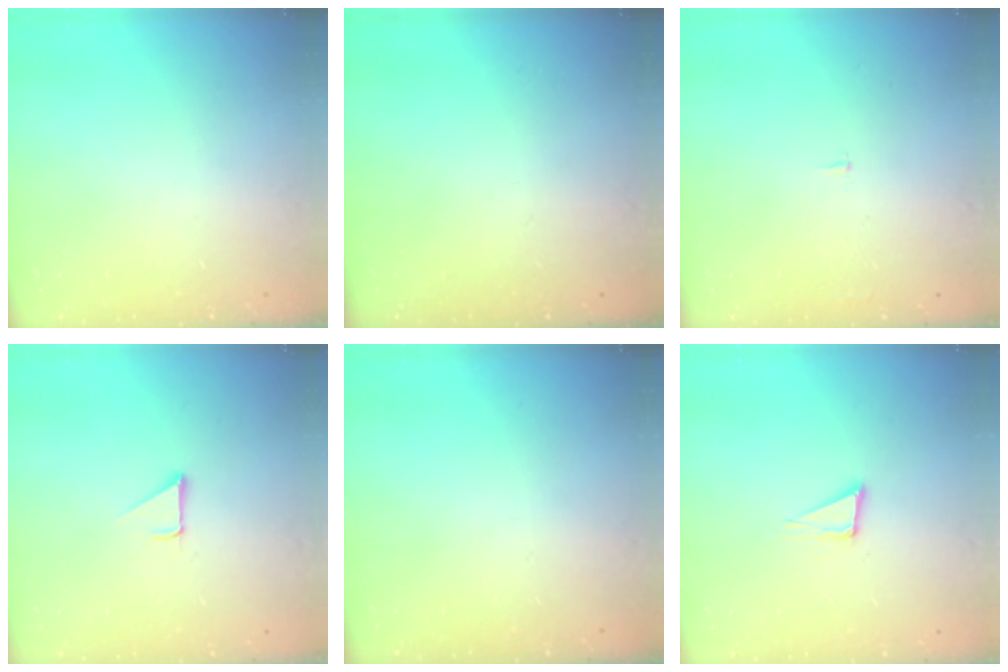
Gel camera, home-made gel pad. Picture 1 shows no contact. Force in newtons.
{"total": 0.0}
{"total": 2.5, "press": 2.5, "slide": 0.2}
{"total": 1.9, "press": 1.9, "slide": 0.1}
{"total": 0.0}
{"total": 4.3, "press": 3.1, "slide": 3.0}